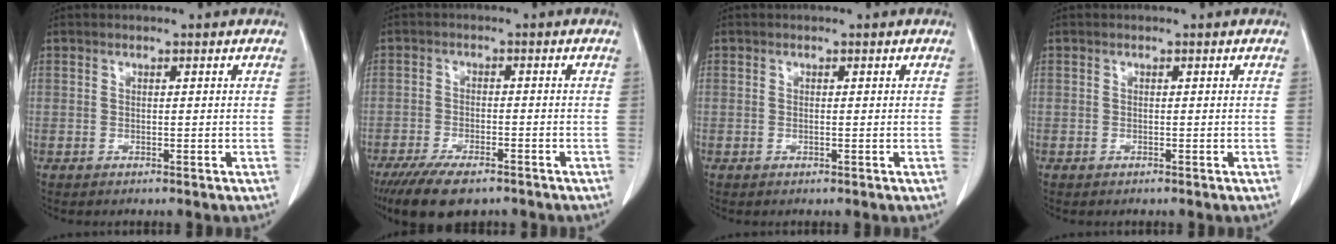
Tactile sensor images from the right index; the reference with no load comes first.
{"total": 8.7, "force": [-6.4, 3.1, 5.0], "torque": [-0.080, -0.011, -0.103]}
{"total": 0.0}
{"total": 0.0}